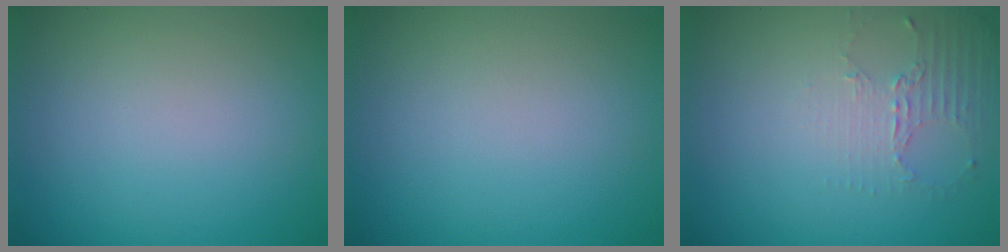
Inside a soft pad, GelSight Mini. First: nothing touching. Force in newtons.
{"total": 0.0}
{"total": 2.2, "press": 1.6, "slide": 1.5}